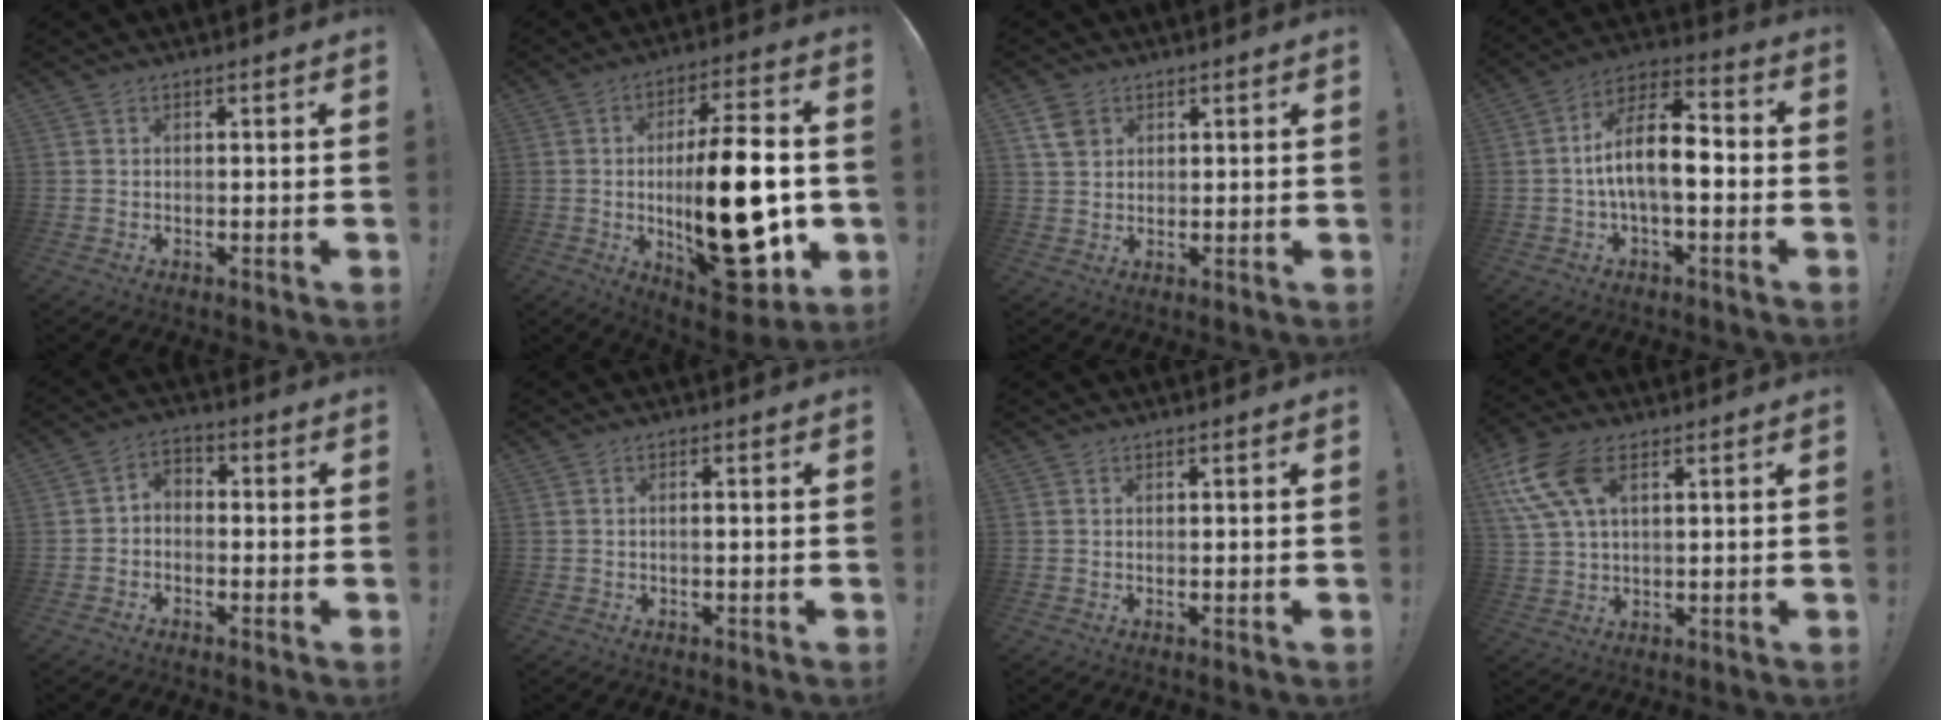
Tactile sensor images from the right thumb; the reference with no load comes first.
{"total": 26.4, "force": [-2.9, 9.6, 24.4], "torque": [-0.393, 0.000, -0.039]}
{"total": 5.5, "force": [2.8, 4.1, 2.4], "torque": [-0.033, -0.005, 0.055]}
{"total": 14.3, "force": [-0.9, 6.2, 12.9], "torque": [-0.224, 0.009, -0.017]}
{"total": 3.6, "force": [-2.2, 2.3, 1.7], "torque": [-0.036, 0.012, -0.041]}
{"total": 1.4, "force": [-0.6, 0.0, 1.2], "torque": [-0.026, 0.003, -0.010]}
{"total": 0.0}
{"total": 13.6, "force": [5.7, 8.1, 9.3], "torque": [-0.193, -0.008, 0.112]}